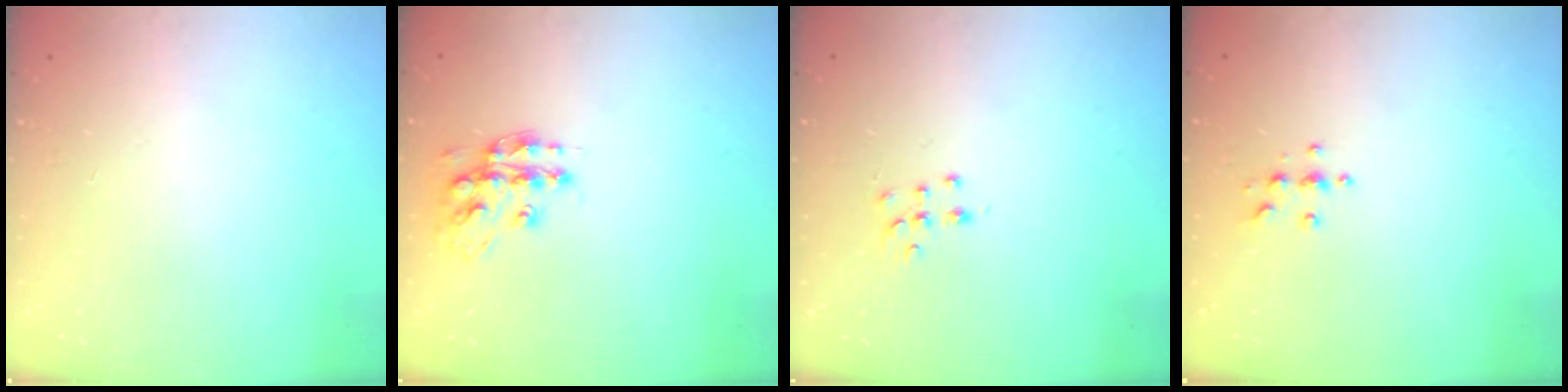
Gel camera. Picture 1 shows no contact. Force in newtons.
{"total": 13.8, "press": 13.7, "slide": 0.8}
{"total": 7.2, "press": 7.2, "slide": 0.5}
{"total": 3.9, "press": 3.9, "slide": 0.4}